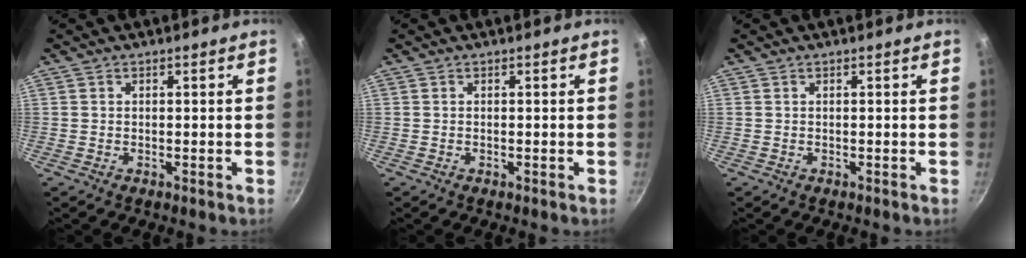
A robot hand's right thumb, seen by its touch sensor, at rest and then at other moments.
{"total": 0.0}
{"total": 0.0}